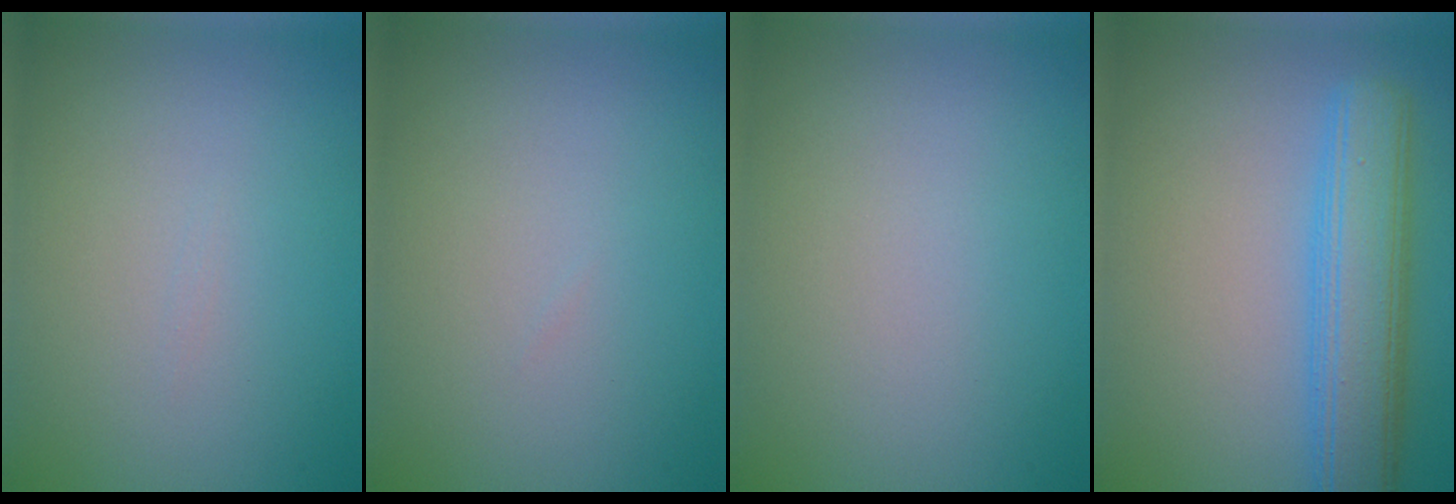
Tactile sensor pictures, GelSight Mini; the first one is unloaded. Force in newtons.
{"total": 0.0}
{"total": 0.0}
{"total": 6.5, "press": 6.5, "slide": 0.2}